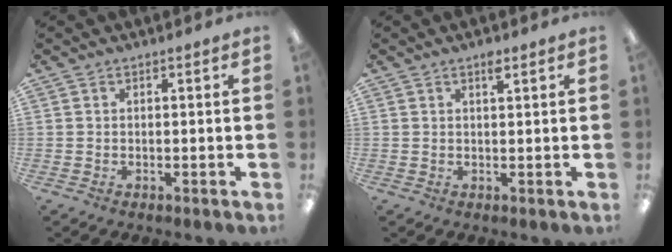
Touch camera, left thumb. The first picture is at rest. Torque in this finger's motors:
{"motor_torque": [0.20, -0.01, 0.38, -0.05, 0.05]}